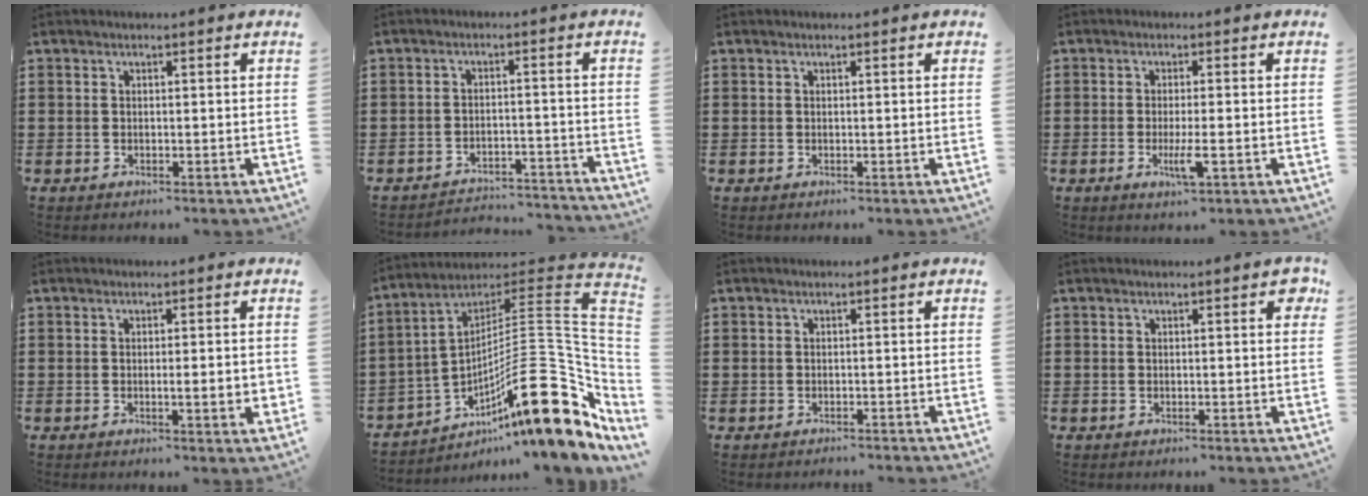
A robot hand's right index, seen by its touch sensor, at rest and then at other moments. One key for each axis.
{"total": 3.7, "fx": -3.6, "fy": 0.6, "fz": 0.2, "tx": -0.009, "ty": 0.002, "tz": -0.076}
{"total": 0.0}
{"total": 4.1, "fx": -1.5, "fy": 0.4, "fz": 3.8, "tx": -0.076, "ty": -0.013, "tz": -0.028}
{"total": 3.0, "fx": -0.3, "fy": 0.5, "fz": 2.9, "tx": -0.048, "ty": -0.001, "tz": -0.006}
{"total": 21.5, "fx": -9.0, "fy": 5.5, "fz": 18.8, "tx": -0.295, "ty": 0.009, "tz": -0.154}
{"total": 0.8, "fx": -0.7, "fy": 0.4, "fz": -0.1, "tx": 0.001, "ty": 0.004, "tz": -0.016}
{"total": 1.0, "fx": 0.3, "fy": 0.4, "fz": 0.8, "tx": -0.009, "ty": 0.003, "tz": 0.002}